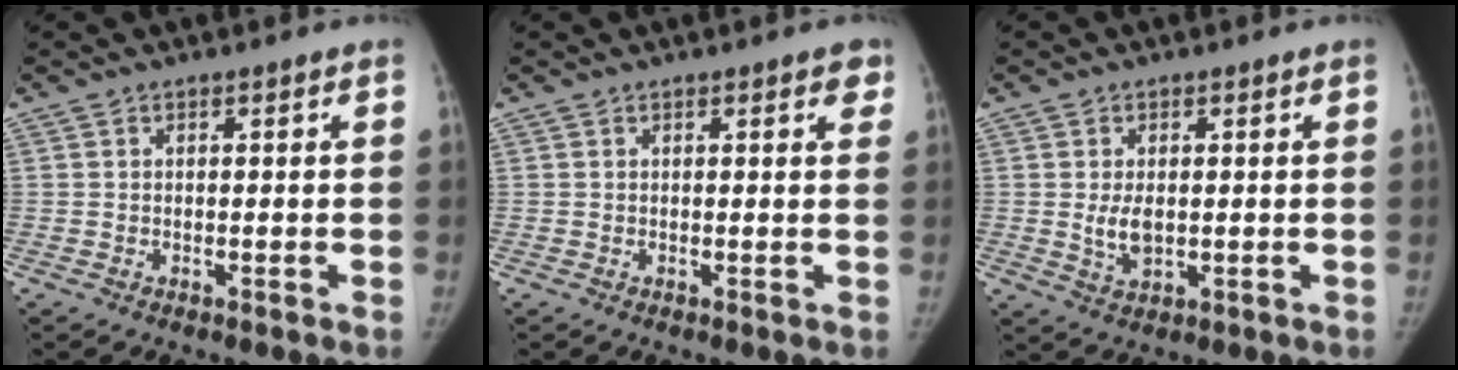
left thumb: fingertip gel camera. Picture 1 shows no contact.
{"total": 2.4, "force": [1.3, 1.0, 1.7], "torque": [-0.004, -0.002, 0.010]}
{"total": 4.3, "force": [0.1, 2.5, 3.5], "torque": [-0.060, -0.009, 0.006]}